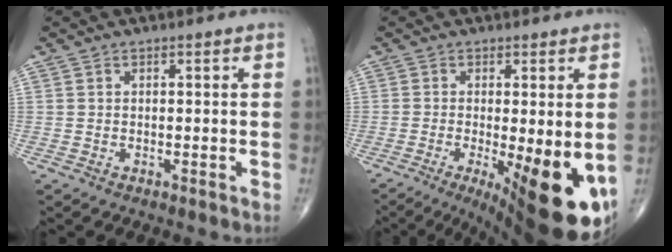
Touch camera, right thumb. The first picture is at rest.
{"total": 16.9, "force": [-5.0, 5.0, 15.3], "torque": [-0.168, -0.026, -0.055]}